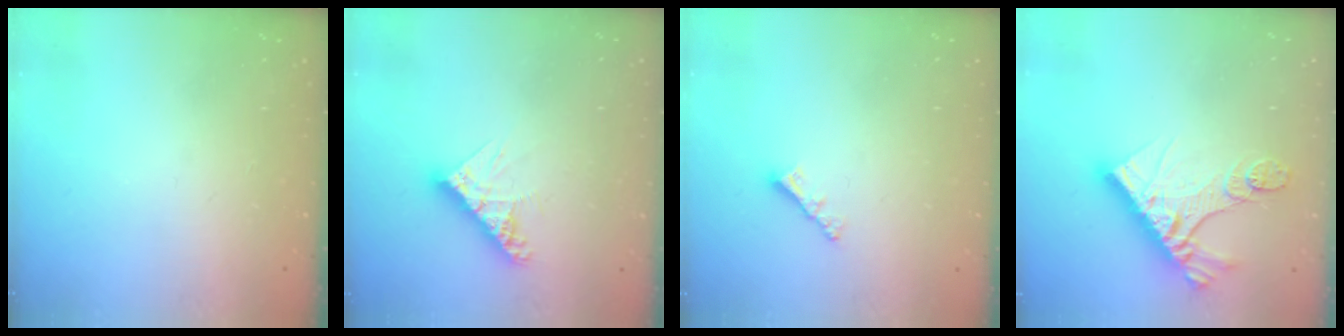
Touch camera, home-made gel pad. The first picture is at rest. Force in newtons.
{"total": 9.6, "press": 9.6, "slide": 0.7}
{"total": 2.9, "press": 2.9, "slide": 0.3}
{"total": 13.2, "press": 13.1, "slide": 1.2}